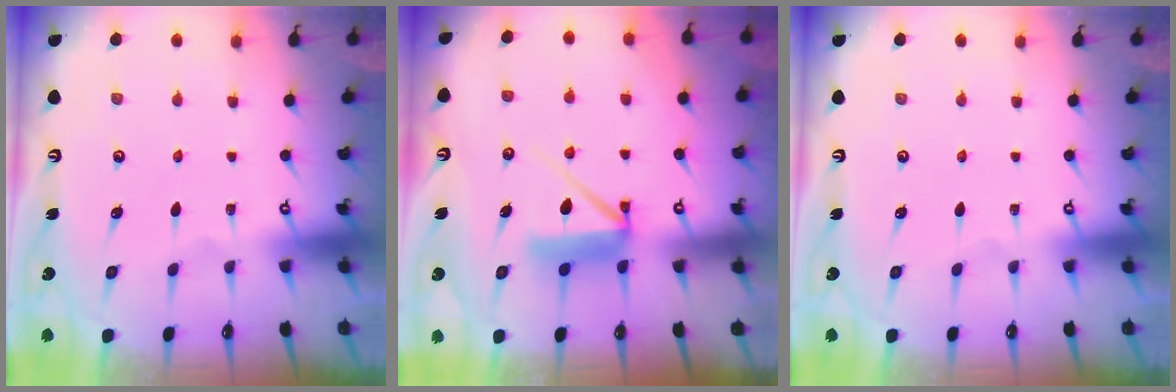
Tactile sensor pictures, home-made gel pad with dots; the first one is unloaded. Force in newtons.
{"total": 7.7, "press": 7.7, "slide": 0.8}
{"total": 0.0}